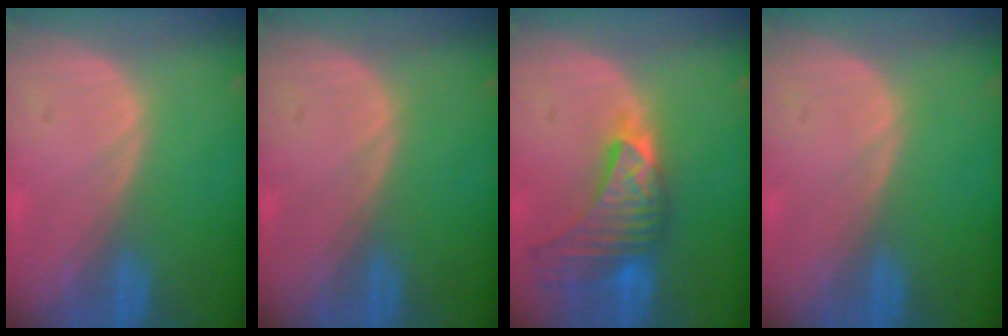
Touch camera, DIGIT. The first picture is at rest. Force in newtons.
{"total": 0.0}
{"total": 8.9, "press": 8.4, "slide": 3.0}
{"total": 0.0}